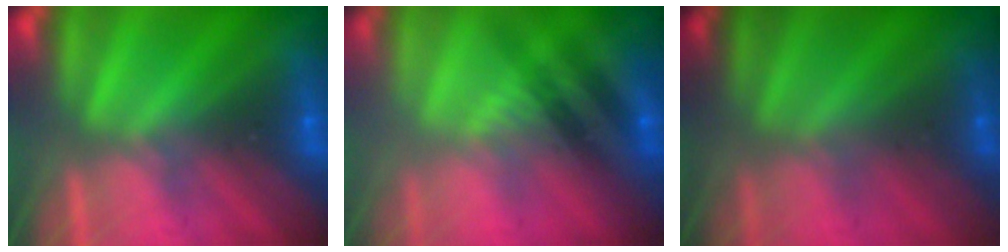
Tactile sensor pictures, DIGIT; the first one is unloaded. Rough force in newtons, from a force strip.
{"total": 2.3}
{"total": 1.0}